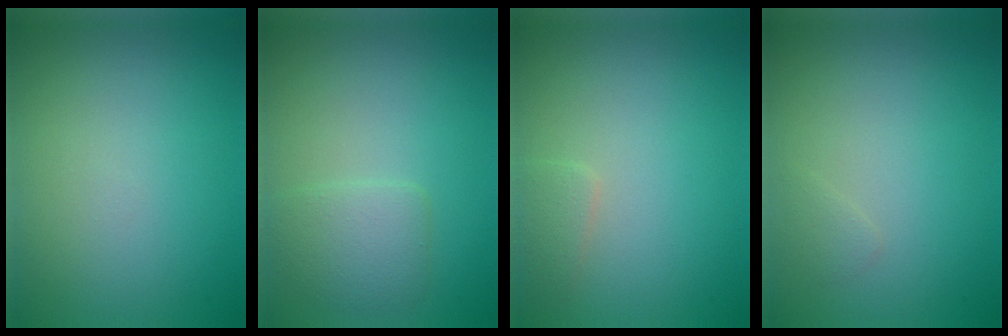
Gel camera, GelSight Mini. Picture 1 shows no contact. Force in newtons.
{"total": 2.4, "press": 2.4, "slide": 0.2}
{"total": 1.2, "press": 1.2, "slide": 0.0}
{"total": 0.6, "press": 0.6, "slide": 0.0}